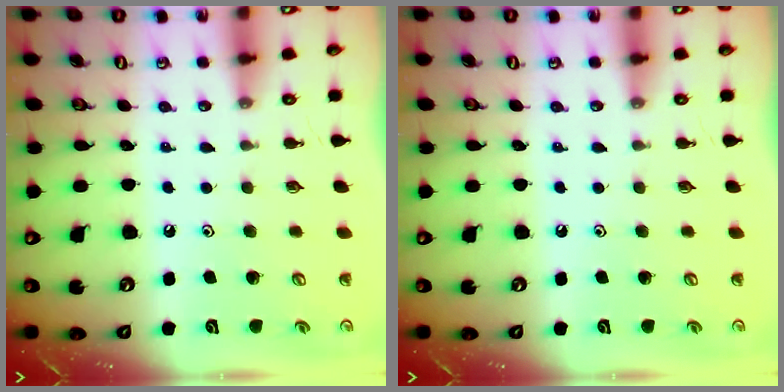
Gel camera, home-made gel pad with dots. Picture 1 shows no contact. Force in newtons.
{"total": 0.0}